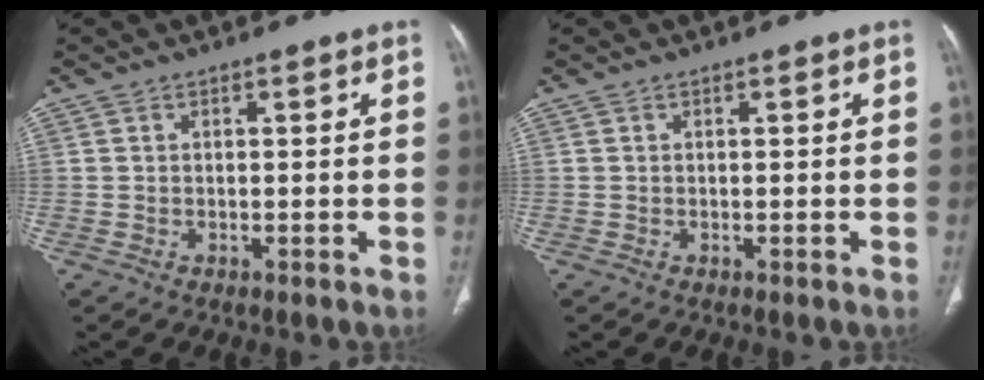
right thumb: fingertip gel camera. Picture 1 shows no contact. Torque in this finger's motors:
{"motor_torque": [0.00, 0.00, -0.11, 0.34, 0.02]}